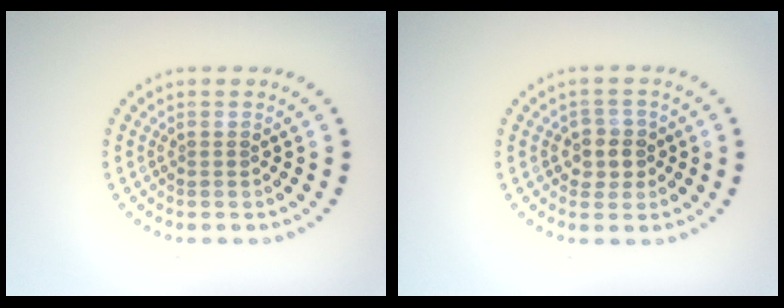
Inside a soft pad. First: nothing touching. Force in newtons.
{"total": 2.5, "press": 2.2, "slide": 1.1}